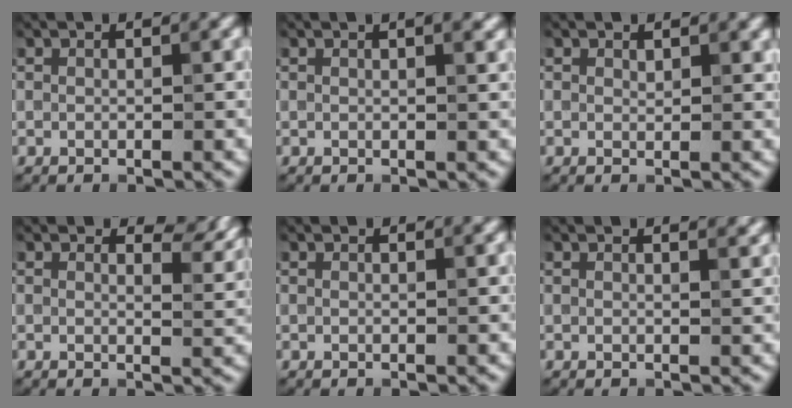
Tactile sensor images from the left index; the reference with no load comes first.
{"total": 2.5, "force": [1.4, 0.8, 1.9], "torque": [-0.014, 0.001, 0.010]}
{"total": 0.7, "force": [0.5, 0.4, 0.3], "torque": [-0.004, -0.004, 0.010]}
{"total": 3.9, "force": [2.4, 1.7, 2.5], "torque": [-0.030, -0.002, 0.031]}
{"total": 0.7, "force": [0.7, 0.1, 0.3], "torque": [-0.003, -0.003, 0.004]}
{"total": 2.2, "force": [1.8, 0.7, 1.0], "torque": [-0.002, 0.002, 0.008]}